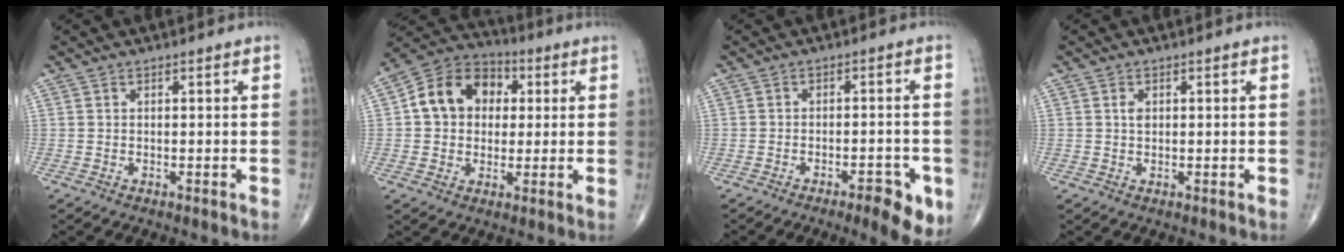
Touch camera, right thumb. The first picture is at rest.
{"total": 13.3, "force": [2.2, 10.6, 7.7], "torque": [-0.099, 0.021, 0.026]}
{"total": 7.4, "force": [-3.5, 2.3, 6.1], "torque": [-0.070, 0.008, -0.043]}
{"total": 1.3, "force": [0.4, 0.9, 0.9], "torque": [-0.011, -0.001, 0.007]}